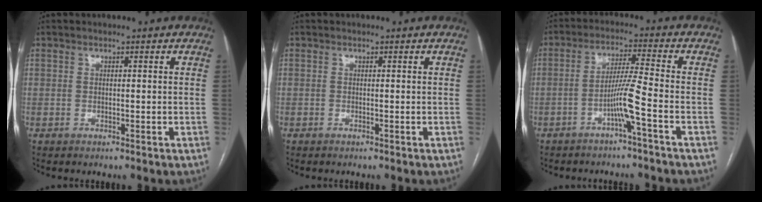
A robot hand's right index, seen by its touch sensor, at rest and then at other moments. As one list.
[{"total": 0.0}, {"total": 5.6, "force": [-2.6, -1.2, 4.9], "torque": [-0.096, 0.008, -0.048]}]